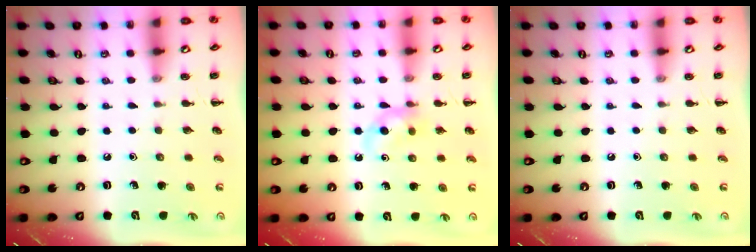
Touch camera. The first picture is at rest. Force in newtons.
{"total": 6.6, "press": 6.4, "slide": 1.6}
{"total": 0.0}